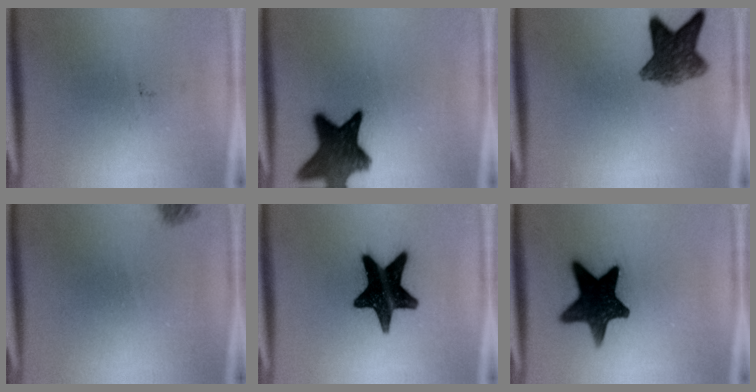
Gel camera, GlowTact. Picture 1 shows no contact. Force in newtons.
{"total": 12.2}
{"total": 7.4}
{"total": 1.0}
{"total": 17.4}
{"total": 14.9}